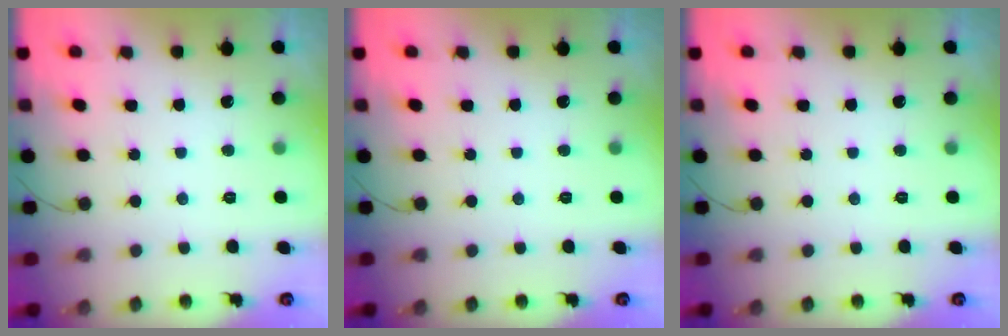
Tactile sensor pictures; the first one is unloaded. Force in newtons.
{"total": 0.0}
{"total": 0.0}